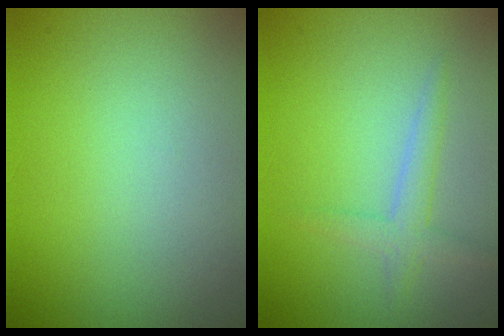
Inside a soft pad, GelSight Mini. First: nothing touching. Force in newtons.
{"total": 2.0, "press": 2.0, "slide": 0.1}